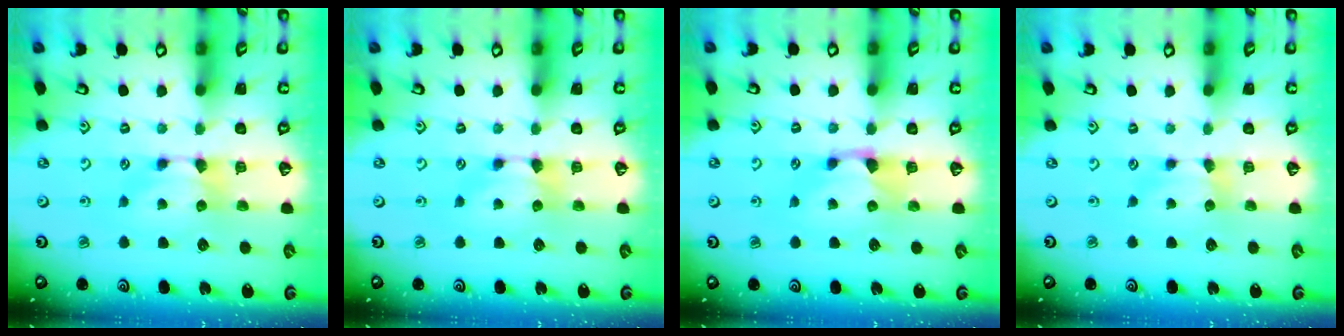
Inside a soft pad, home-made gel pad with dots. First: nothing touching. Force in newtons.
{"total": 0.0}
{"total": 1.2, "press": 0.2, "slide": 1.2}
{"total": 0.7, "press": 0.6, "slide": 0.5}